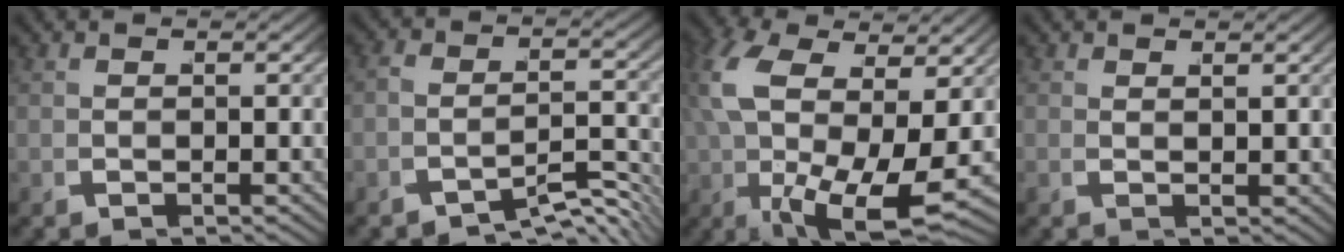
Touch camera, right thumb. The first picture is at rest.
{"total": 5.0, "force": [-4.6, 1.3, 1.6], "torque": [-0.021, -0.006, -0.071]}
{"total": 10.6, "force": [0.0, 5.2, 9.3], "torque": [-0.196, -0.030, 0.019]}
{"total": 0.5, "force": [0.5, -0.1, 0.1], "torque": [0.005, 0.004, 0.012]}